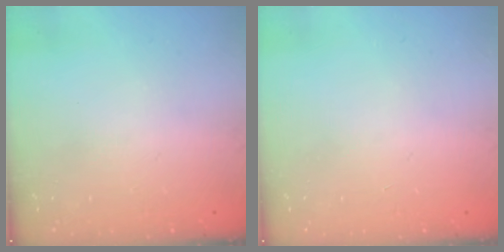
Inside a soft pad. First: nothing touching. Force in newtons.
{"total": 0.0}